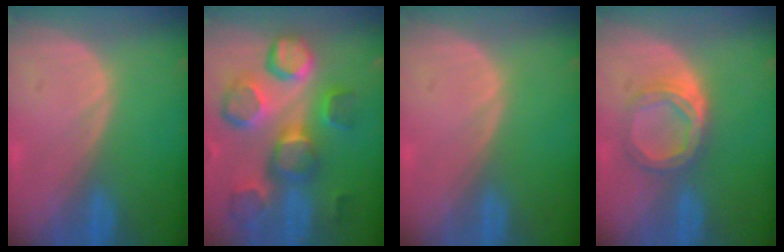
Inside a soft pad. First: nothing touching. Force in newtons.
{"total": 12.5, "press": 11.1, "slide": 5.8}
{"total": 0.0}
{"total": 5.5, "press": 5.0, "slide": 2.4}